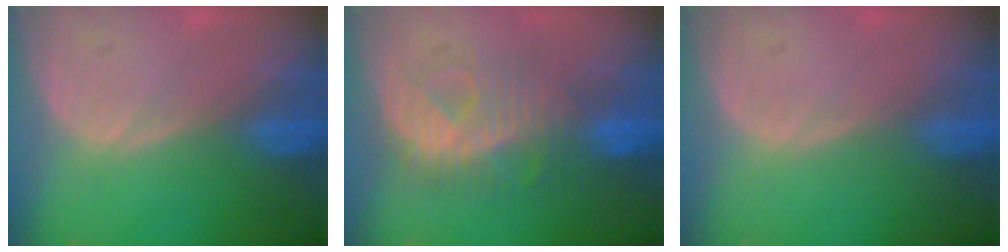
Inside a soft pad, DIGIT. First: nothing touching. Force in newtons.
{"total": 8.2, "press": 8.0, "slide": 1.5}
{"total": 0.0}